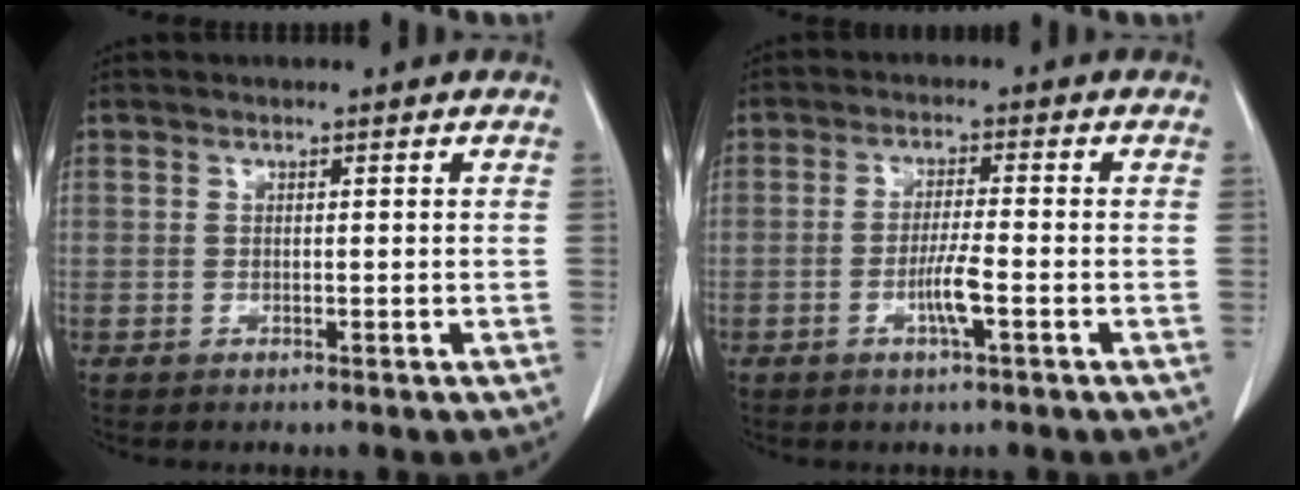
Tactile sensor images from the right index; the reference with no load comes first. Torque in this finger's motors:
{"motor_torque": [0.80, -0.19, 0.50, 0.07]}